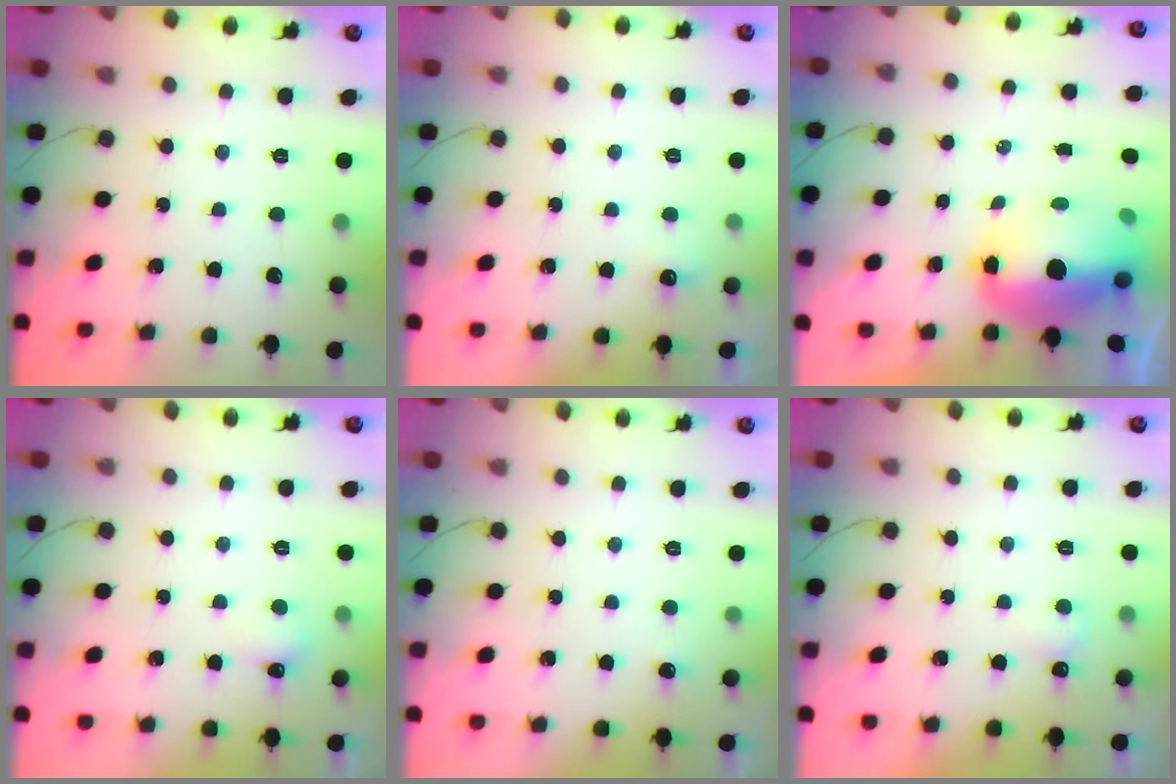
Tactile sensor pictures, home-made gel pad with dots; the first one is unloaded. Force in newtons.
{"total": 6.6, "press": 3.0, "slide": 5.9}
{"total": 11.1, "press": 10.8, "slide": 2.6}
{"total": 4.7, "press": 3.8, "slide": 2.7}
{"total": 2.9, "press": 2.7, "slide": 1.2}
{"total": 2.2, "press": 2.2, "slide": 0.4}